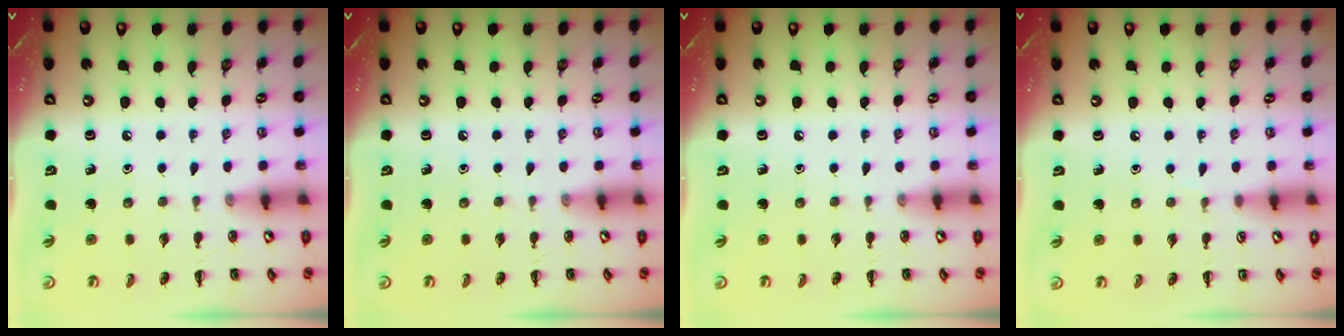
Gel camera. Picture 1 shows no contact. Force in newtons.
{"total": 0.0}
{"total": 0.0}
{"total": 3.0, "press": 2.8, "slide": 1.0}